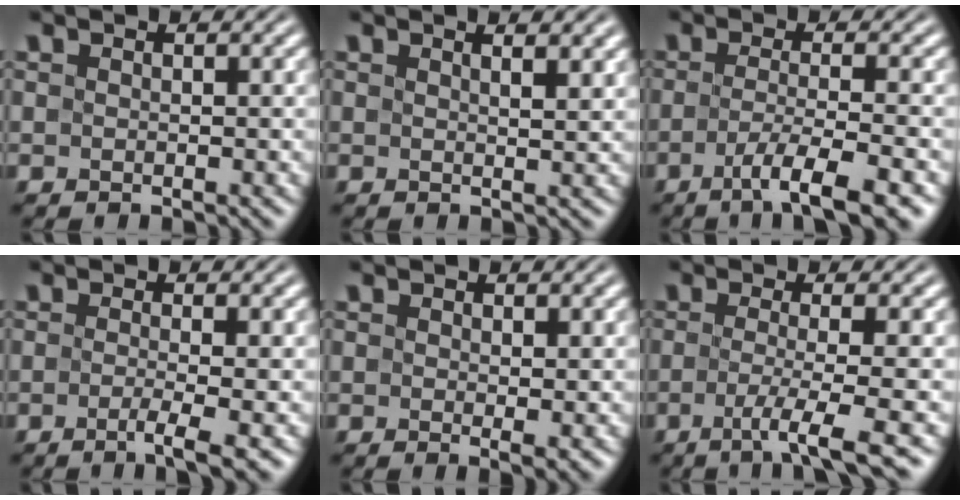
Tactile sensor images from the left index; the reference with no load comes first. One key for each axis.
{"total": 2.7, "fx": 1.6, "fy": 0.9, "fz": 2.0, "tx": -0.007, "ty": 0.009, "tz": 0.004}
{"total": 5.6, "fx": -2.7, "fy": 1.1, "fz": 4.8, "tx": -0.074, "ty": -0.007, "tz": -0.051}
{"total": 3.4, "fx": -1.1, "fy": 0.8, "fz": 3.1, "tx": -0.044, "ty": -0.010, "tz": -0.021}
{"total": 1.3, "fx": 0.3, "fy": 0.2, "fz": 1.3, "tx": -0.016, "ty": -0.011, "tz": 0.007}
{"total": 4.6, "fx": -1.5, "fy": 0.8, "fz": 4.2, "tx": -0.066, "ty": -0.011, "tz": -0.033}